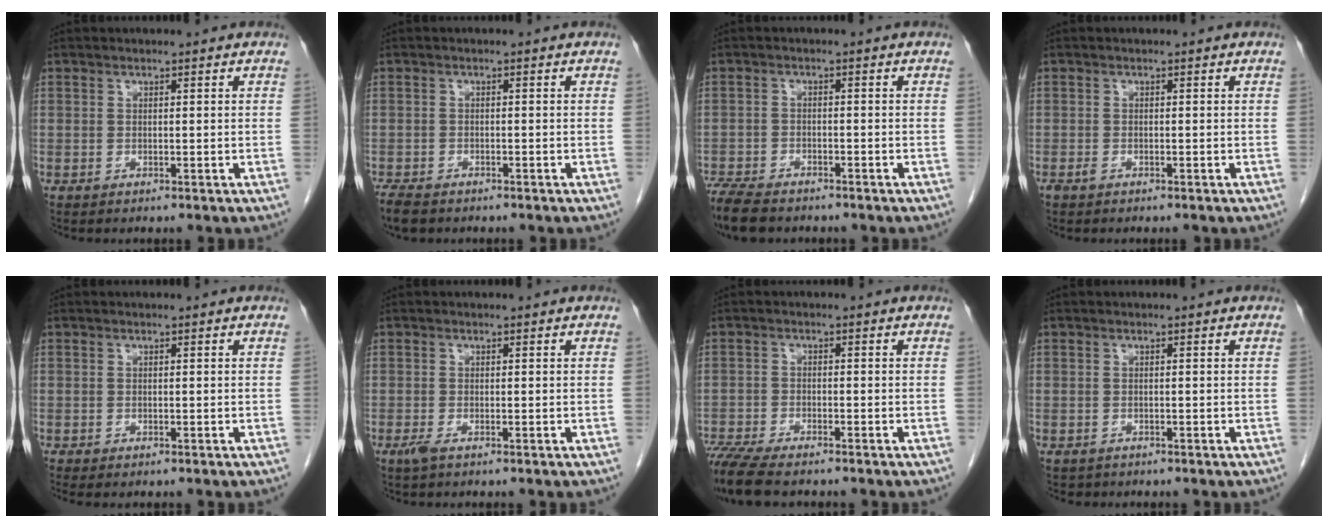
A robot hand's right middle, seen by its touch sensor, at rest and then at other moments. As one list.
[{"total": 3.9, "force": [-3.1, 1.6, 1.7], "torque": [-0.030, -0.007, -0.050]}, {"total": 7.7, "force": [-6.4, 2.6, 3.4], "torque": [-0.056, -0.014, -0.108]}, {"total": 0.8, "force": [-0.6, 0.3, 0.5], "torque": [-0.015, -0.001, -0.008]}, {"total": 0.6, "force": [-0.4, 0.2, 0.3], "torque": [0.001, 0.000, -0.006]}, {"total": 1.2, "force": [-0.7, 0.2, 0.9], "torque": [-0.024, -0.004, -0.015]}, {"total": 8.7, "force": [-7.3, 1.7, 4.6], "torque": [-0.079, -0.015, -0.125]}, {"total": 1.0, "force": [-0.7, 0.7, -0.1], "torque": [-0.007, 0.002, -0.010]}]